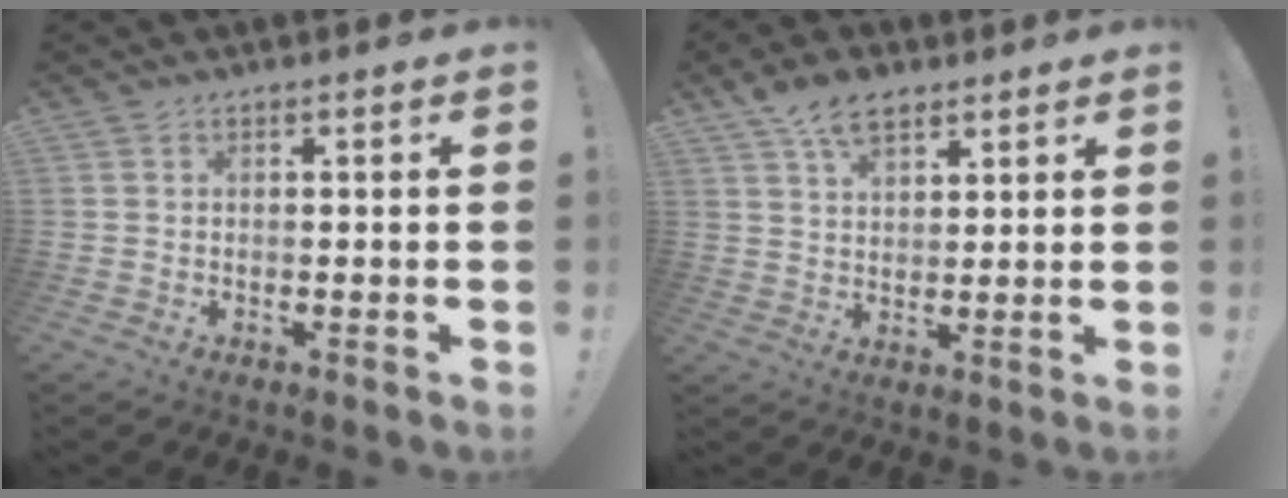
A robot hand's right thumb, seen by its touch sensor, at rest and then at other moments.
{"total": 9.0, "force": [5.8, 5.1, 4.7], "torque": [-0.078, -0.020, 0.108]}